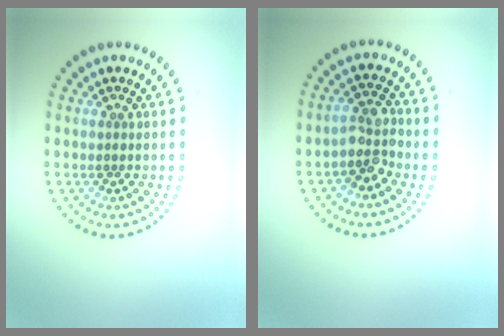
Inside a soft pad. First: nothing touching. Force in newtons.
{"total": 2.9, "press": 2.6, "slide": 1.2}